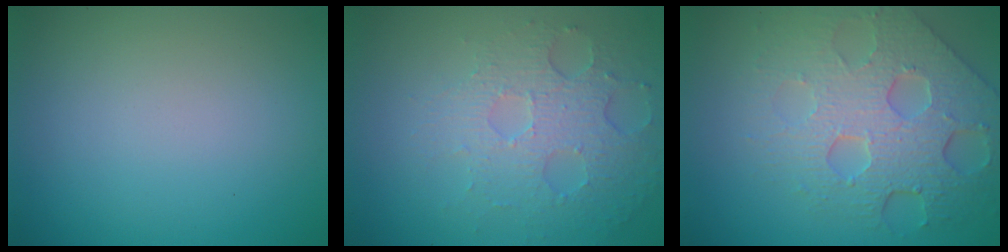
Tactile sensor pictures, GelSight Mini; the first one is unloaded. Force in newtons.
{"total": 5.0, "press": 3.5, "slide": 3.7}
{"total": 8.2, "press": 5.5, "slide": 6.0}